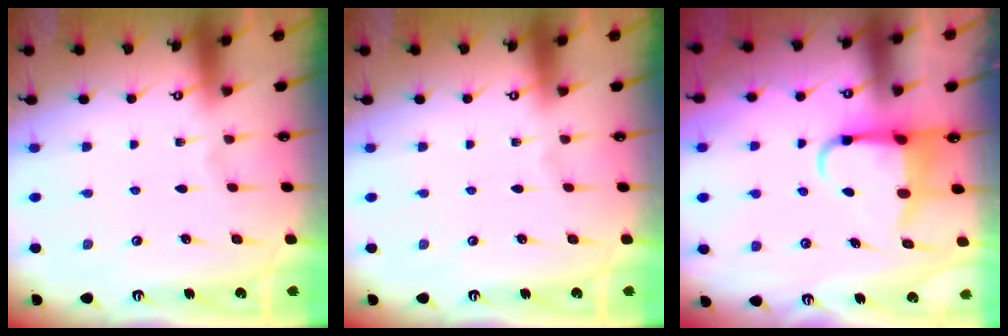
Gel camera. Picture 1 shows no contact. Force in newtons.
{"total": 0.0}
{"total": 5.4, "press": 5.4, "slide": 0.8}